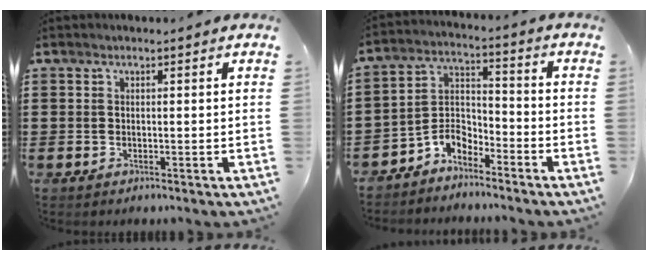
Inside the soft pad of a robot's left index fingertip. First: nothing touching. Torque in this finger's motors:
{"motor_torque": [0.23, 0.23, 0.28, 0.07]}